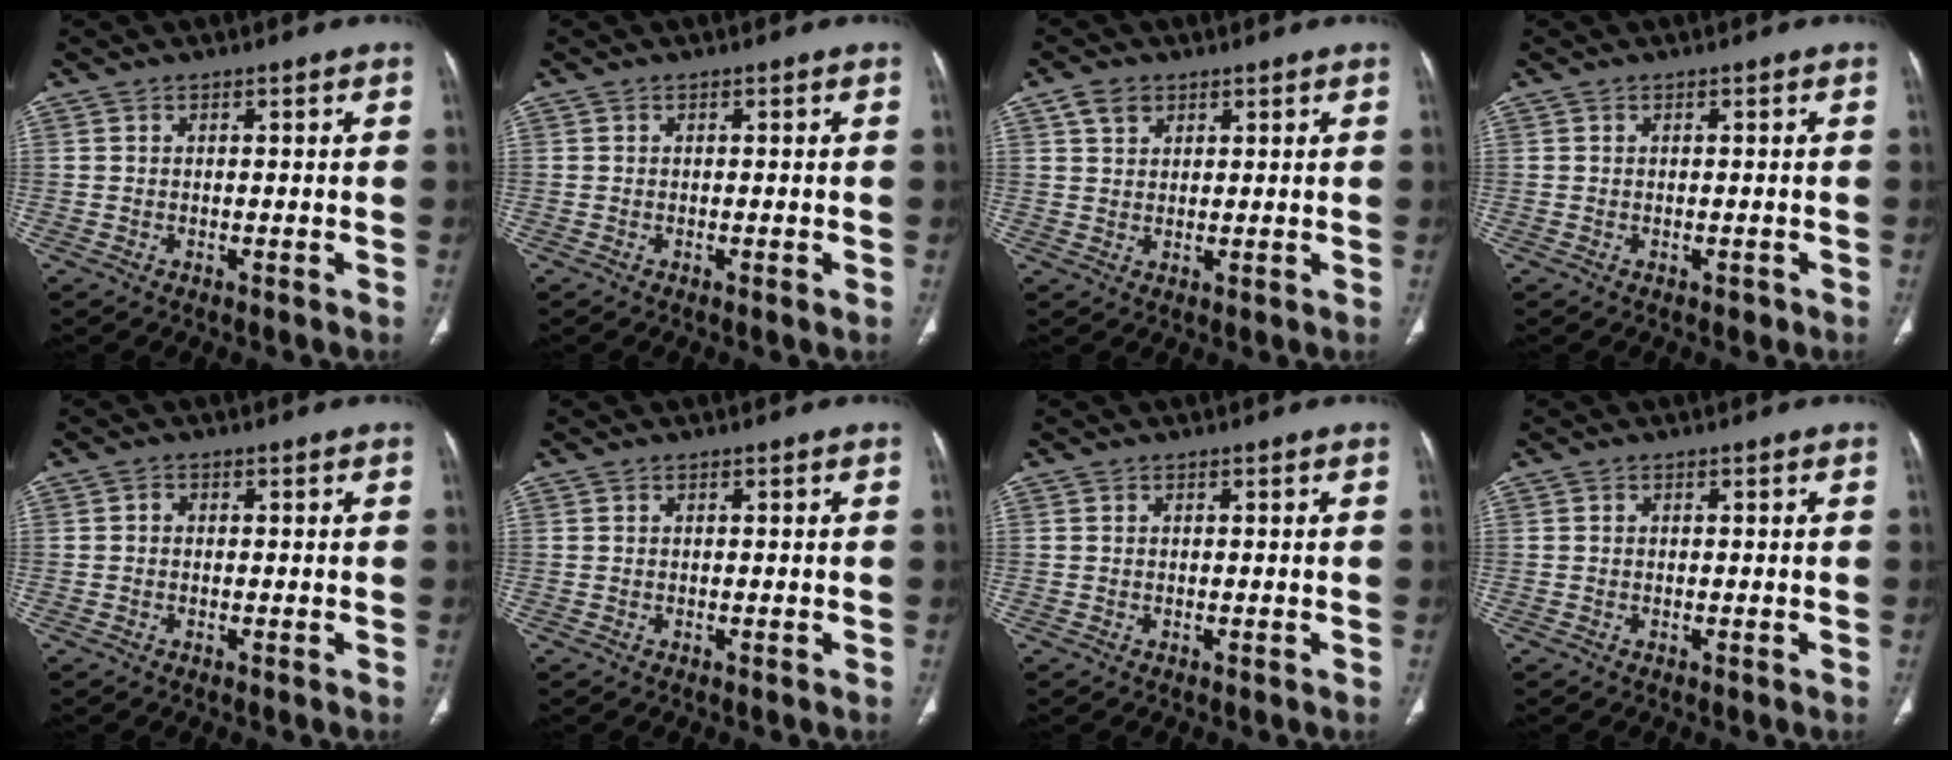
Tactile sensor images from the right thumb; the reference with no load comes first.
{"total": 0.7, "force": [-0.3, 0.0, 0.6], "torque": [-0.010, -0.001, -0.005]}
{"total": 3.7, "force": [2.0, 2.6, 1.6], "torque": [-0.020, -0.007, 0.040]}
{"total": 0.6, "force": [-0.4, 0.4, 0.2], "torque": [0.003, 0.002, -0.005]}
{"total": 0.9, "force": [-0.1, 0.7, 0.5], "torque": [-0.003, 0.003, -0.007]}
{"total": 0.0}
{"total": 0.0}
{"total": 0.0}